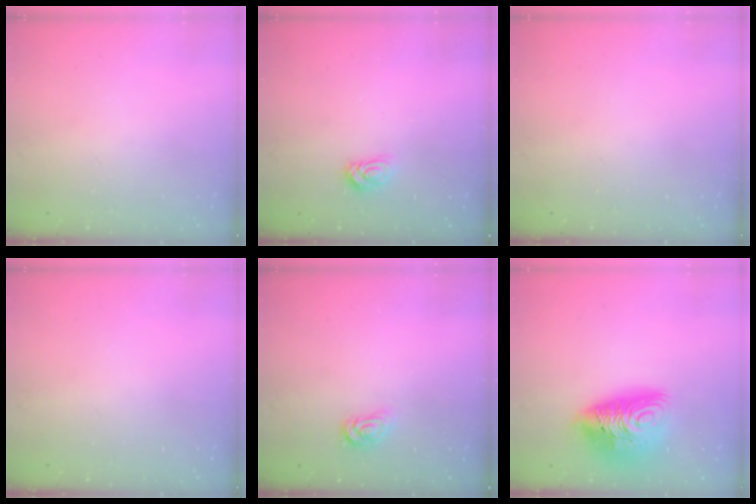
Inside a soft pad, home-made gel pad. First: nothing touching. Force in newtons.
{"total": 4.1, "press": 4.1, "slide": 0.6}
{"total": 0.0}
{"total": 0.0}
{"total": 2.5, "press": 2.5, "slide": 0.4}
{"total": 15.5, "press": 15.5, "slide": 1.6}